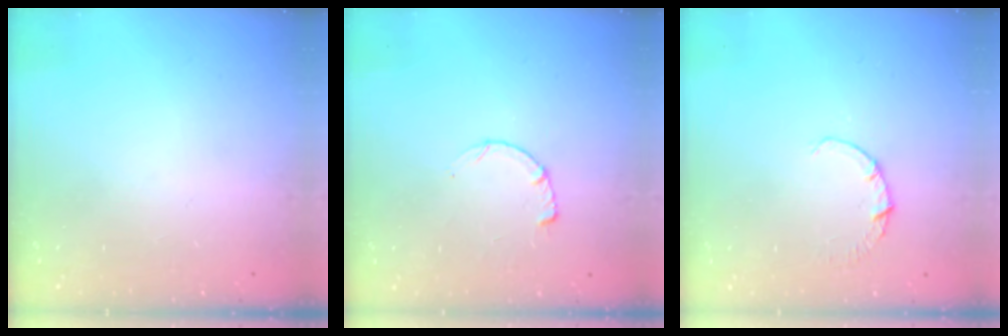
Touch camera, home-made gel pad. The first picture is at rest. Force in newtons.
{"total": 3.4, "press": 3.4, "slide": 0.4}
{"total": 1.9, "press": 1.9, "slide": 0.3}